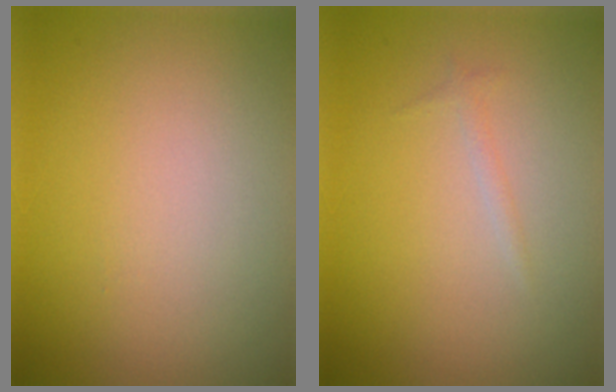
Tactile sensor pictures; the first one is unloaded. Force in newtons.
{"total": 0.6, "press": 0.6, "slide": 0.1}